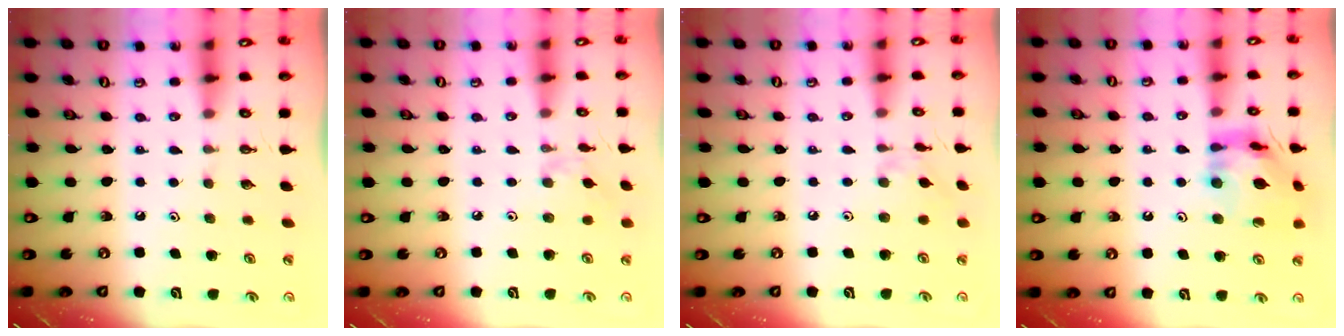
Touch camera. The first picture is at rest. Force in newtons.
{"total": 1.3, "press": 1.3, "slide": 0.4}
{"total": 1.1, "press": 1.0, "slide": 0.2}
{"total": 13.0, "press": 12.9, "slide": 1.4}